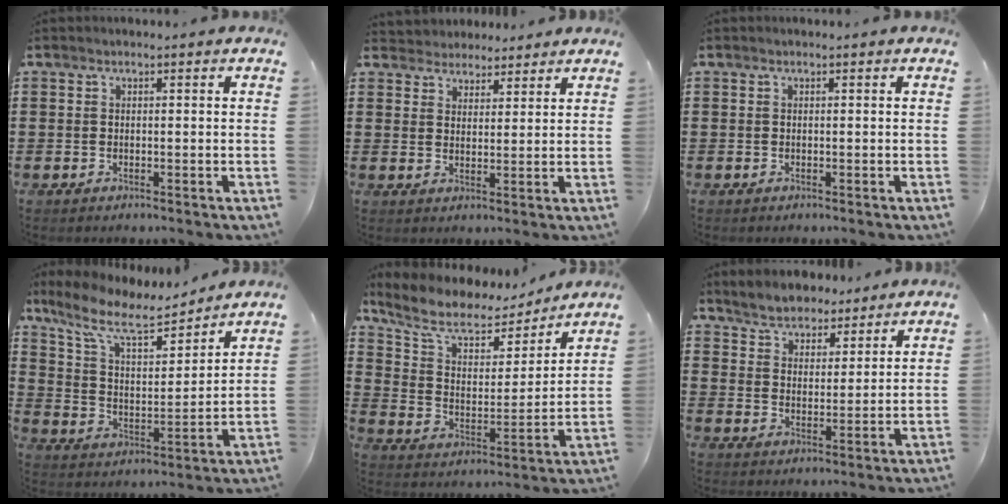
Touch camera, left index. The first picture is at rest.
{"total": 3.5, "force": [3.2, 1.4, -0.5], "torque": [-0.005, -0.005, 0.060]}
{"total": 0.0}
{"total": 9.3, "force": [7.4, 2.5, 5.0], "torque": [-0.127, -0.036, 0.126]}
{"total": 8.7, "force": [6.9, 3.4, 4.1], "torque": [-0.113, -0.035, 0.118]}
{"total": 4.9, "force": [4.7, 1.2, 0.0], "torque": [-0.022, -0.015, 0.088]}